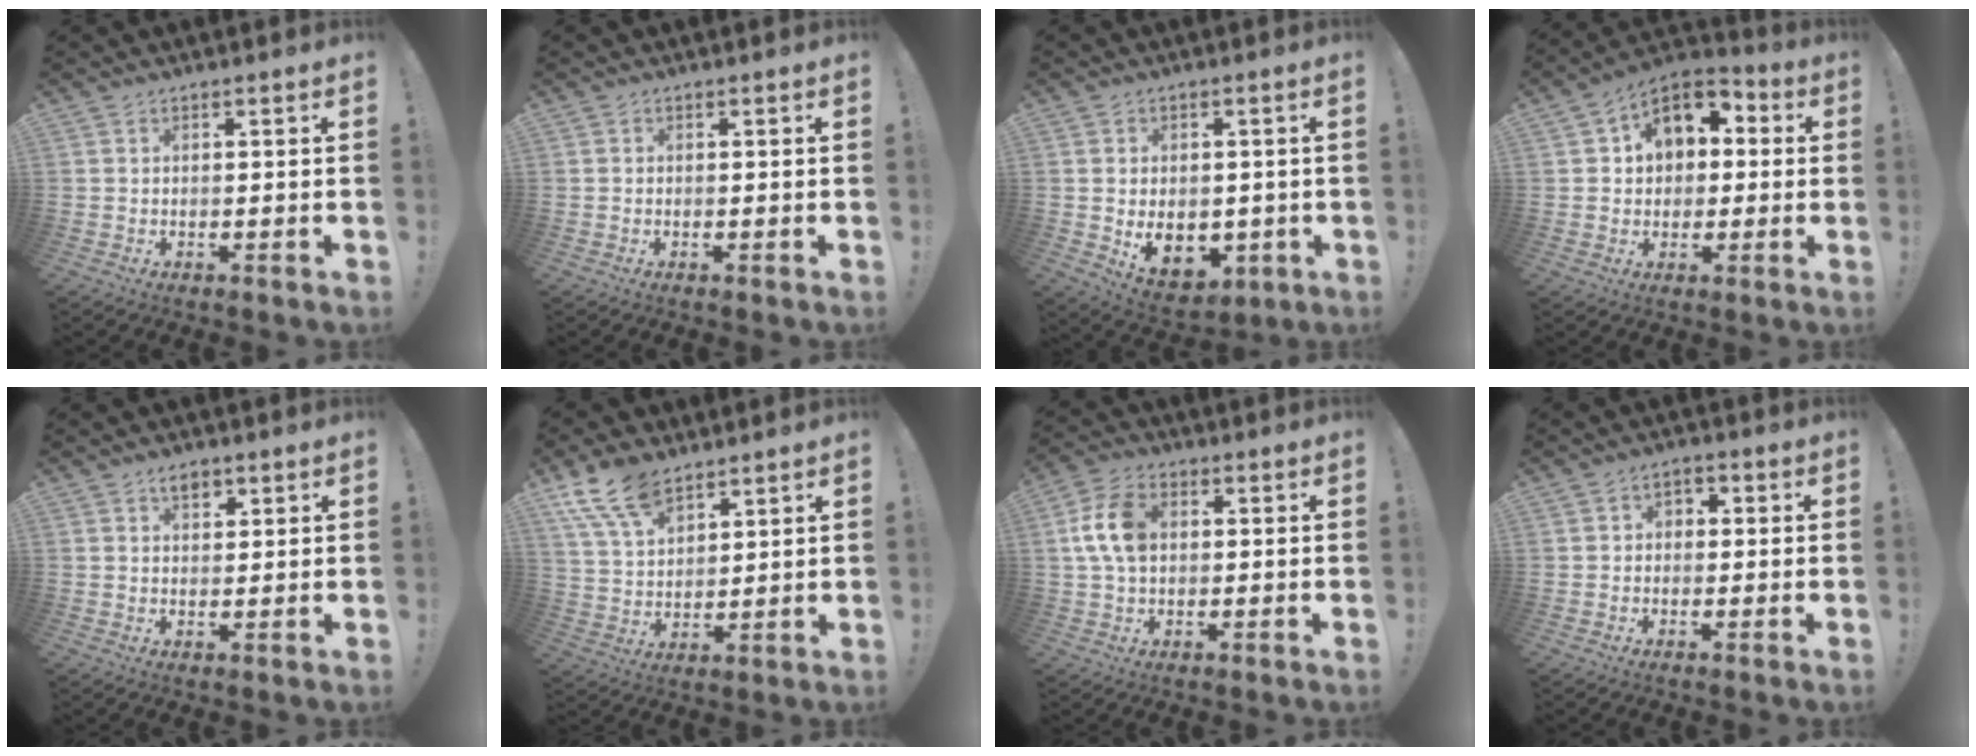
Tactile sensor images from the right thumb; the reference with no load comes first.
{"total": 0.0}
{"total": 8.8, "force": [-0.6, 7.1, 5.2], "torque": [-0.067, -0.002, 0.001]}
{"total": 11.5, "force": [3.6, 9.1, 6.1], "torque": [-0.083, -0.006, 0.072]}
{"total": 4.0, "force": [2.5, 2.3, 2.1], "torque": [-0.017, -0.009, 0.040]}
{"total": 12.2, "force": [8.7, 6.1, 6.0], "torque": [-0.113, -0.042, 0.167]}
{"total": 11.2, "force": [1.6, 7.5, 8.1], "torque": [-0.154, 0.008, 0.034]}
{"total": 3.0, "force": [-0.5, 2.6, 1.4], "torque": [-0.023, 0.007, -0.011]}